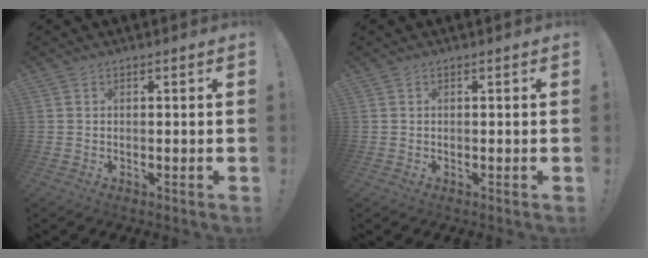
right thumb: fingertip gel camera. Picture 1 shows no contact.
{"total": 0.0}